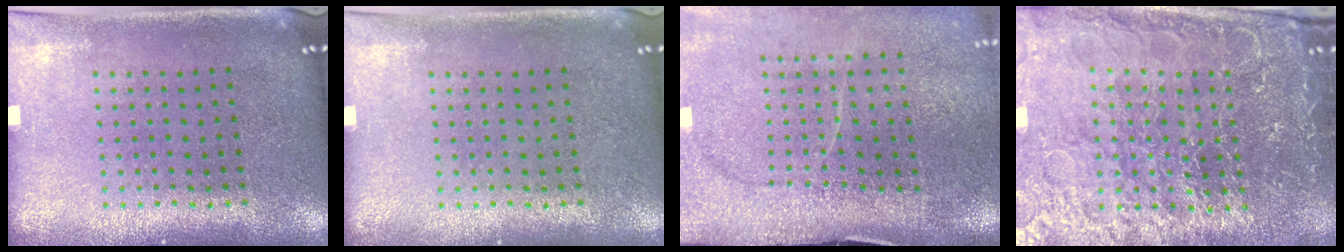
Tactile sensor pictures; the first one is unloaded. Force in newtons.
{"total": 0.0}
{"total": 3.9, "press": 3.2, "slide": 2.3}
{"total": 5.1, "press": 4.7, "slide": 1.9}